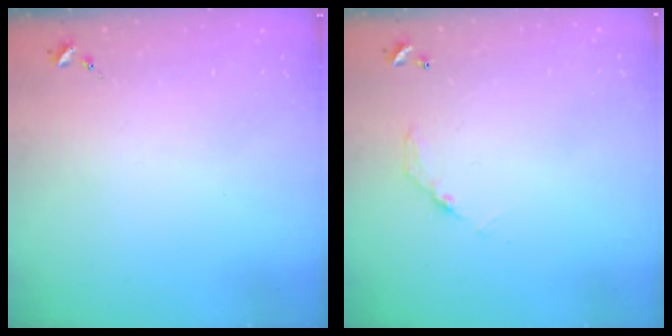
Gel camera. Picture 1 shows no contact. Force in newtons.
{"total": 5.0, "press": 5.0, "slide": 0.3}